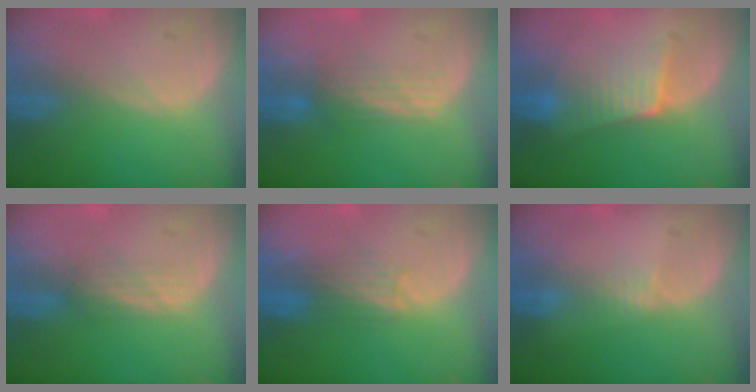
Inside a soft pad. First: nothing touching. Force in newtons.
{"total": 3.4, "press": 2.9, "slide": 1.9}
{"total": 6.4, "press": 5.7, "slide": 3.0}
{"total": 2.1, "press": 2.1, "slide": 0.3}
{"total": 3.5, "press": 3.2, "slide": 1.5}
{"total": 1.3, "press": 1.1, "slide": 0.8}